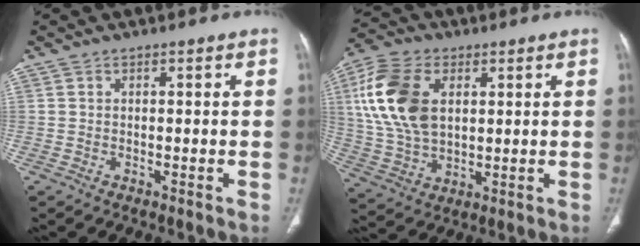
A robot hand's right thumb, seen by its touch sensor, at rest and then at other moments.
{"total": 16.1, "force": [4.0, 10.1, 11.9], "torque": [-0.241, 0.000, 0.079]}